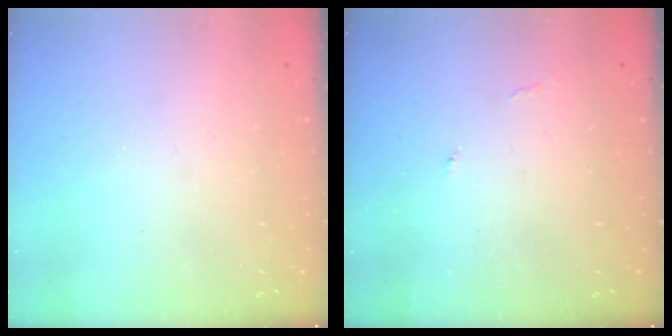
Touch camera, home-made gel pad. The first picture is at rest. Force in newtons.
{"total": 3.8, "press": 3.8, "slide": 0.4}